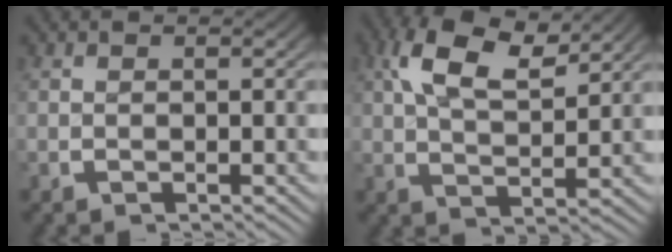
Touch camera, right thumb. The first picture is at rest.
{"total": 6.1, "force": [3.6, 2.4, 4.3], "torque": [-0.089, -0.002, 0.068]}